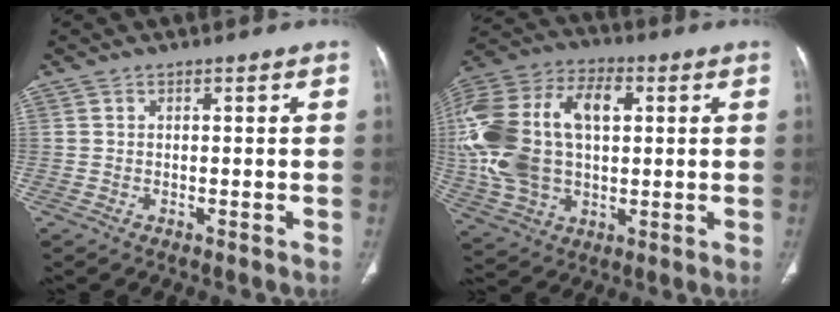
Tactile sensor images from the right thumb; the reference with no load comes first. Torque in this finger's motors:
{"motor_torque": [2.51, 2.50, 2.37, 0.40, 0.51]}